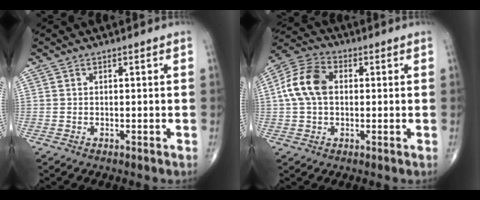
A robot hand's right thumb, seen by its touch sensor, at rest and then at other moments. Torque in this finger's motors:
{"motor_torque": [0.10, 0.54, 0.64, -0.24, 0.06]}